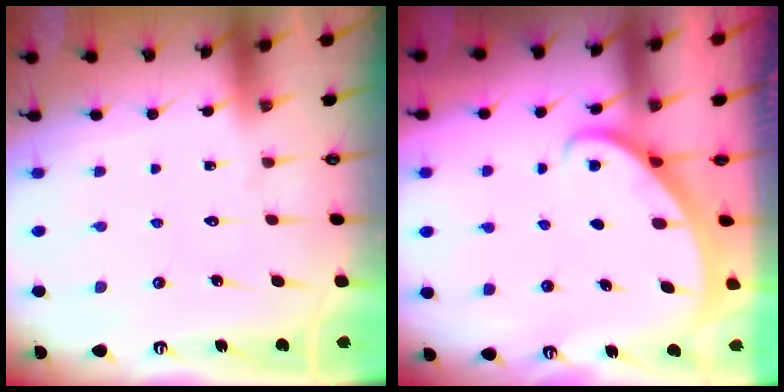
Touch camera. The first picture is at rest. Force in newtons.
{"total": 2.0, "press": 2.0, "slide": 0.2}